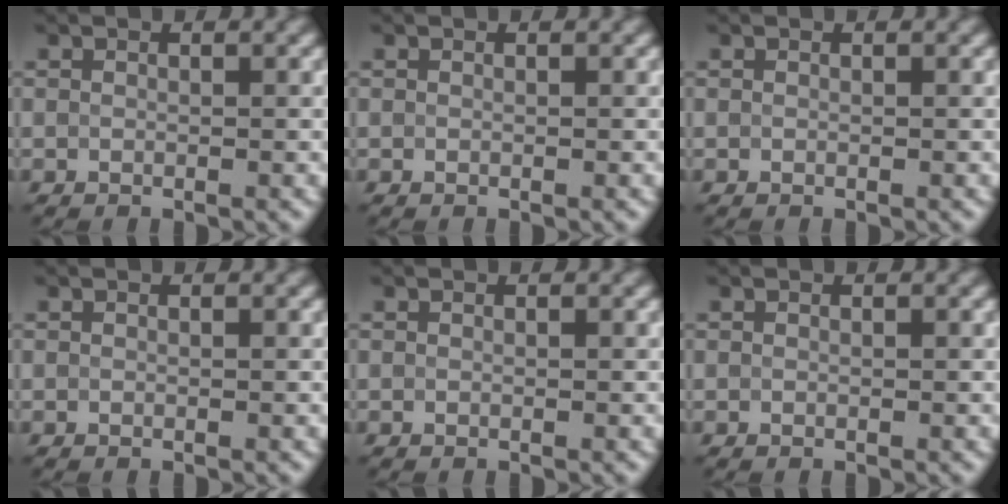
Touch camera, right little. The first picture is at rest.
{"total": 0.0}
{"total": 0.0}
{"total": 0.0}
{"total": 0.0}
{"total": 0.0}